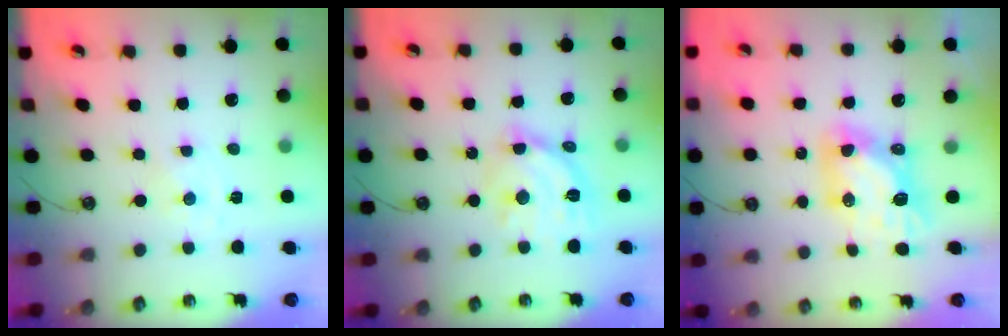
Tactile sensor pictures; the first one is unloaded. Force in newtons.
{"total": 14.2, "press": 14.1, "slide": 1.2}
{"total": 9.2, "press": 9.1, "slide": 1.0}